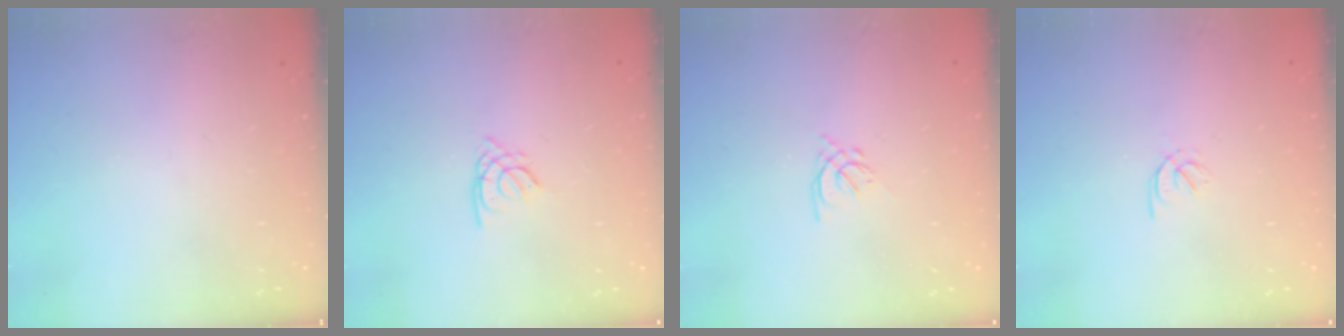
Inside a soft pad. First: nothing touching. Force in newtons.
{"total": 1.4, "press": 1.4, "slide": 0.3}
{"total": 1.3, "press": 1.1, "slide": 0.6}
{"total": 1.5, "press": 1.4, "slide": 0.5}